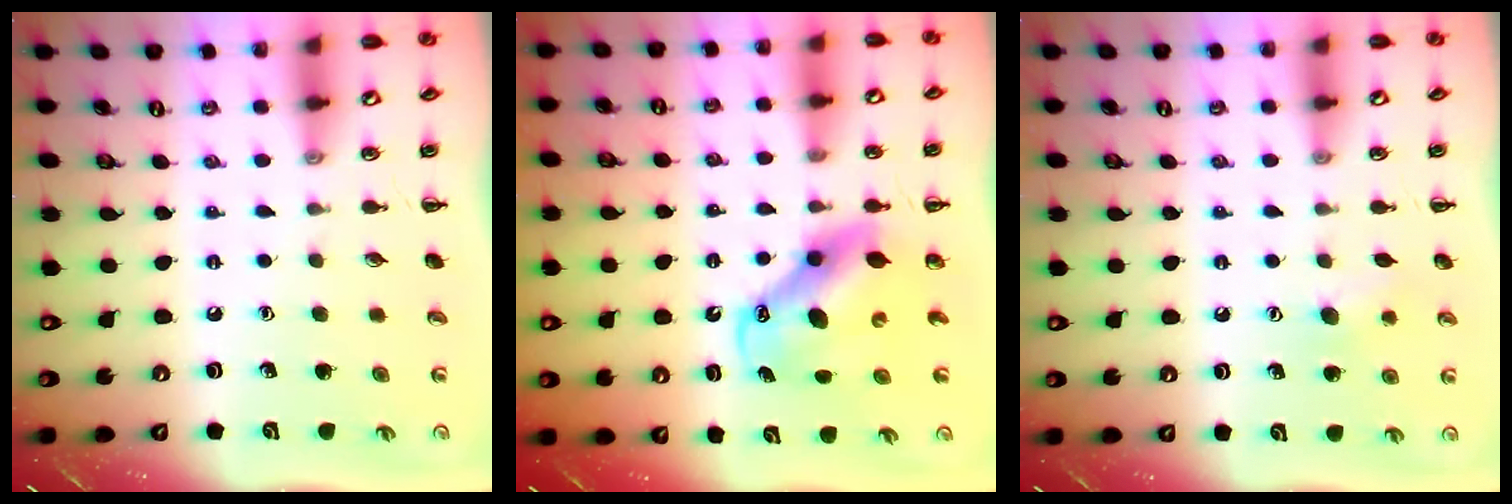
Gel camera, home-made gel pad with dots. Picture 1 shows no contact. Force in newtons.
{"total": 8.4, "press": 8.2, "slide": 2.1}
{"total": 7.0, "press": 6.7, "slide": 1.9}